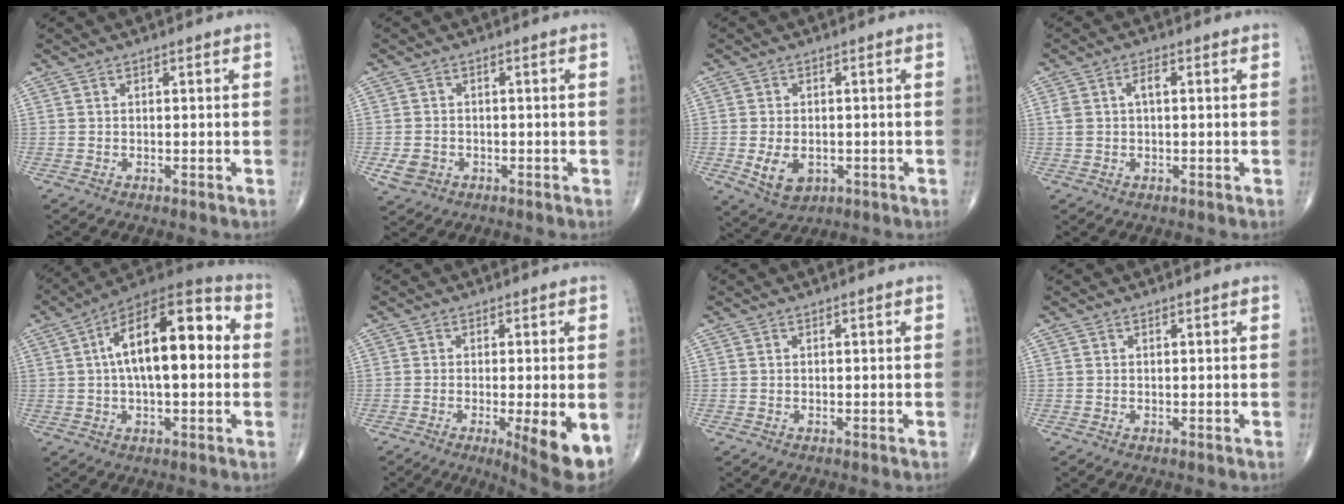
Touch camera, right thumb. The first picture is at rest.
{"total": 3.5, "force": [-1.2, 2.9, 1.6], "torque": [-0.025, 0.004, -0.016]}
{"total": 6.3, "force": [-1.5, 4.3, 4.4], "torque": [-0.065, -0.003, -0.012]}
{"total": 3.6, "force": [0.5, 1.9, 3.0], "torque": [-0.070, 0.014, 0.012]}
{"total": 18.6, "force": [2.3, 8.2, 16.6], "torque": [-0.247, 0.036, 0.026]}
{"total": 8.3, "force": [-2.7, 1.4, 7.8], "torque": [-0.109, -0.021, -0.040]}
{"total": 0.0}
{"total": 0.0}